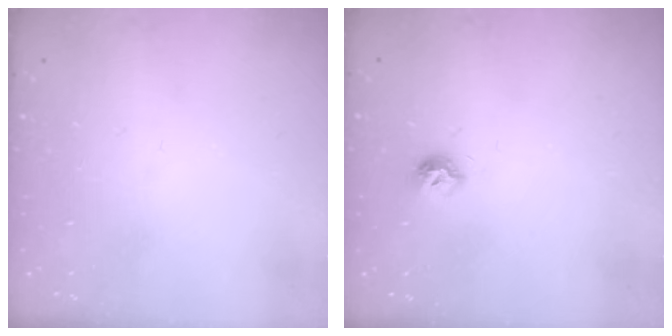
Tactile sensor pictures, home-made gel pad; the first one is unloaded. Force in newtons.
{"total": 6.3, "press": 6.3, "slide": 0.1}